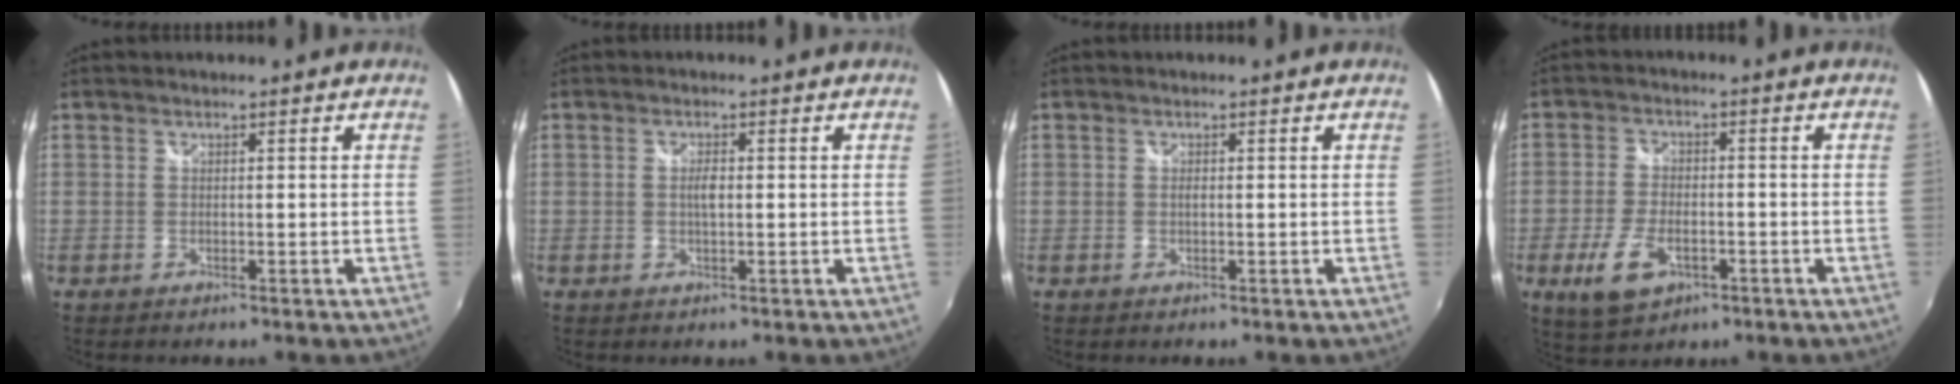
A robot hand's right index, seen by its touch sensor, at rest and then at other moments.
{"total": 1.9, "force": [0.0, 0.6, 1.8], "torque": [-0.035, 0.000, -0.002]}
{"total": 0.6, "force": [0.0, 0.1, 0.6], "torque": [-0.012, 0.001, -0.003]}
{"total": 8.6, "force": [-3.7, 4.6, 6.2], "torque": [-0.138, -0.007, -0.061]}